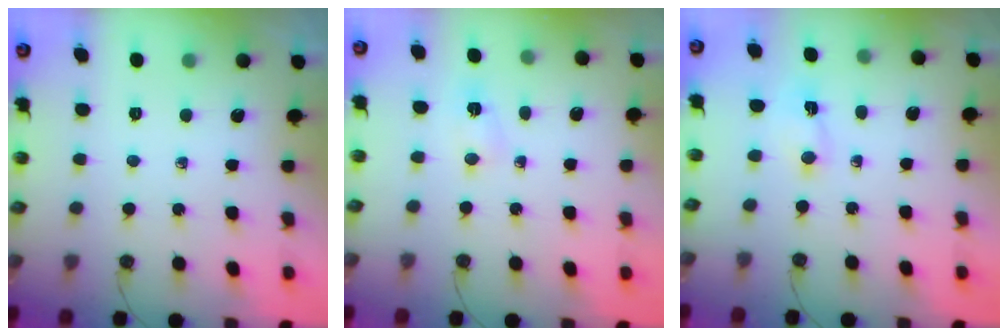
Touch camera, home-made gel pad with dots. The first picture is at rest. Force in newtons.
{"total": 2.1, "press": 2.0, "slide": 0.4}
{"total": 1.0, "press": 1.0, "slide": 0.4}